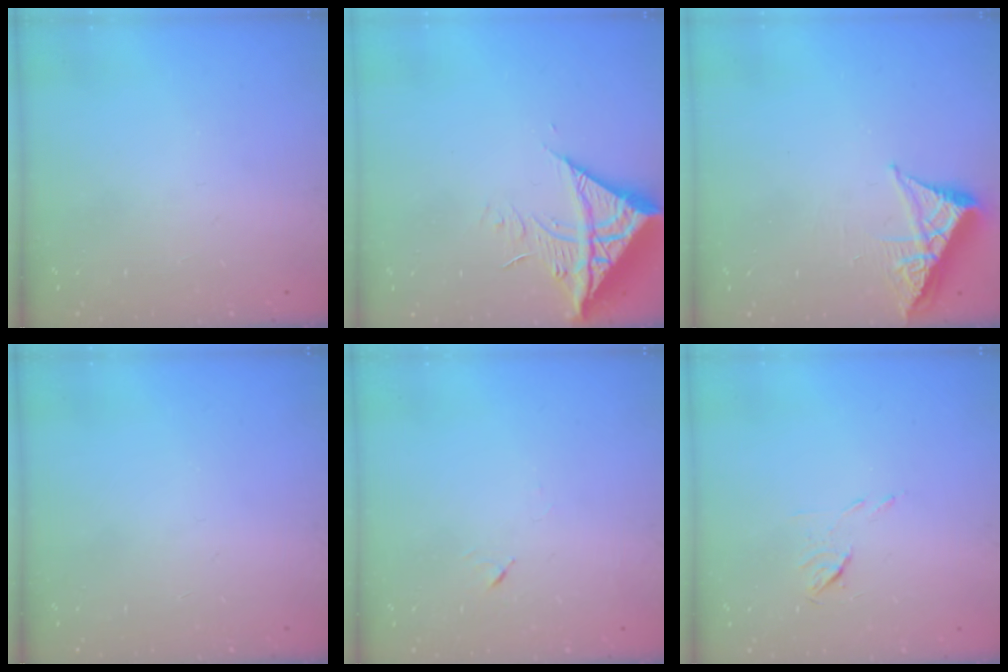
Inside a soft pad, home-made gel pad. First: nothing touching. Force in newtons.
{"total": 11.9, "press": 11.8, "slide": 1.4}
{"total": 6.0, "press": 5.9, "slide": 0.8}
{"total": 0.0}
{"total": 4.2, "press": 4.1, "slide": 0.7}
{"total": 4.8, "press": 4.7, "slide": 1.0}